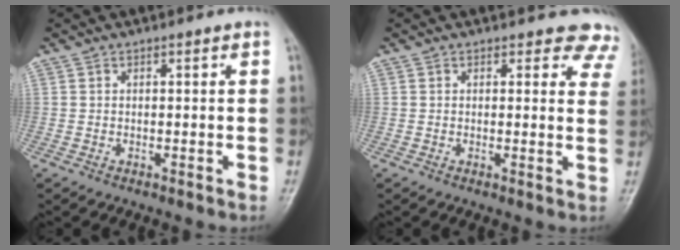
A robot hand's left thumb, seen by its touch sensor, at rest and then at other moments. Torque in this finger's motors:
{"motor_torque": [2.49, 2.52, 1.16, -1.61, -0.02]}